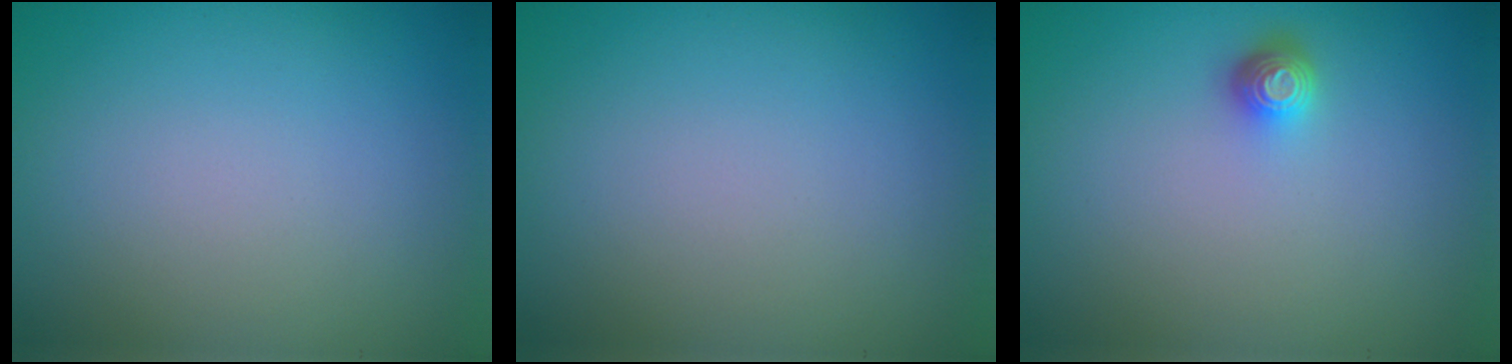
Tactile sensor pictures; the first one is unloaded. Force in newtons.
{"total": 0.0}
{"total": 1.6, "press": 1.3, "slide": 1.0}